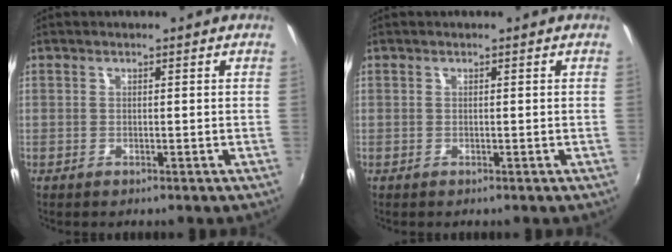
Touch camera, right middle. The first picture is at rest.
{"total": 0.0}